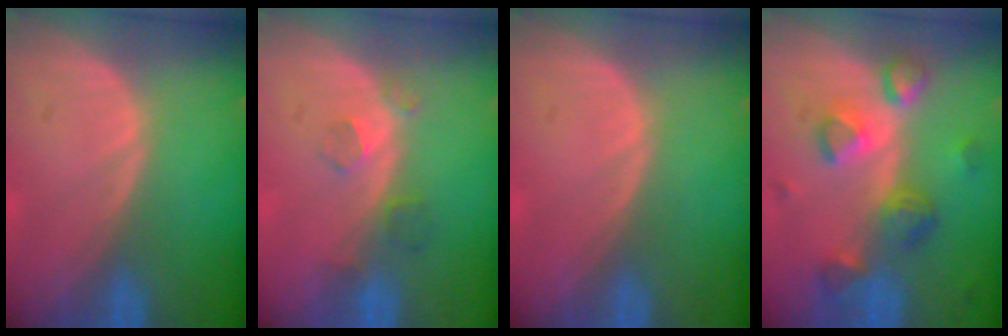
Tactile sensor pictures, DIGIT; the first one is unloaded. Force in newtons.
{"total": 3.3, "press": 2.8, "slide": 1.7}
{"total": 0.6, "press": 0.0, "slide": 0.6}
{"total": 7.7, "press": 6.9, "slide": 3.4}